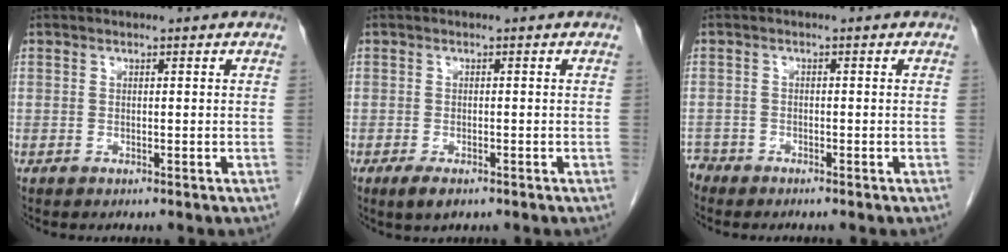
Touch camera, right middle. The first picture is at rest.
{"total": 2.5, "force": [-1.5, 0.9, 1.7], "torque": [-0.038, -0.004, -0.022]}
{"total": 2.0, "force": [-1.9, 0.6, -0.3], "torque": [0.005, -0.002, -0.038]}